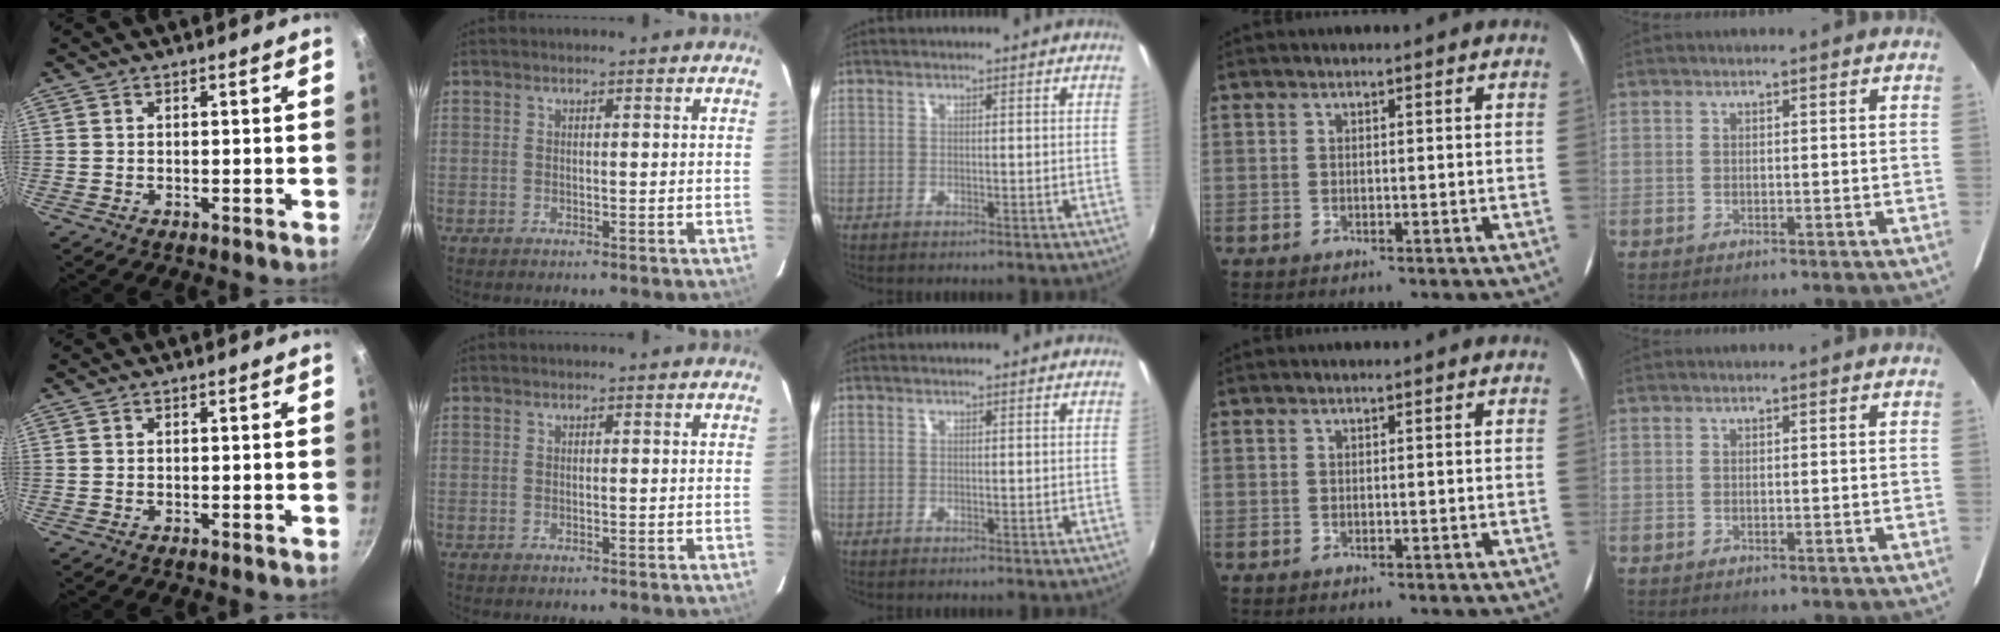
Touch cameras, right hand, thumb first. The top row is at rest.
{}